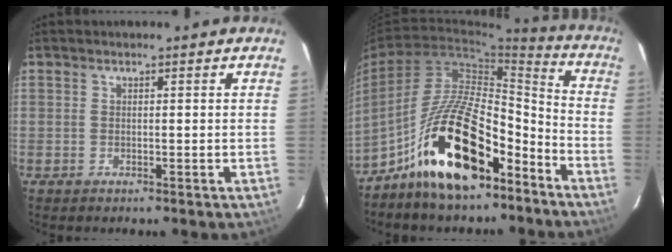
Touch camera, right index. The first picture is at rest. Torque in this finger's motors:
{"motor_torque": [1.51, -0.63, 1.05, 0.21]}